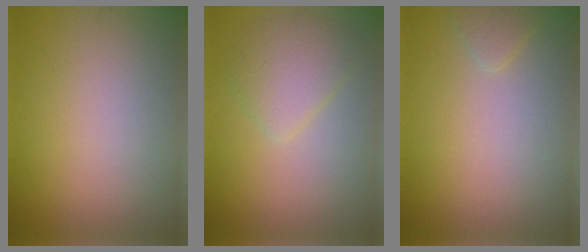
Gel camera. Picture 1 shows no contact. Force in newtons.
{"total": 3.0, "press": 3.0, "slide": 0.2}
{"total": 1.0, "press": 1.0, "slide": 0.1}